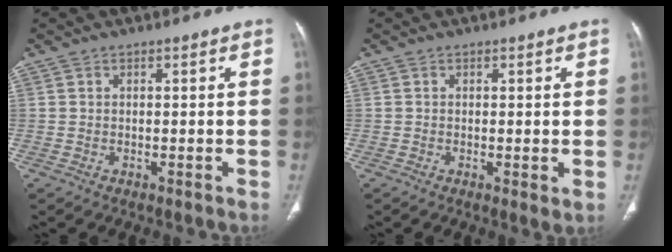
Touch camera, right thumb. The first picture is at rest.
{"total": 2.0, "force": [-0.1, 0.6, 1.8], "torque": [-0.032, -0.010, -0.006]}